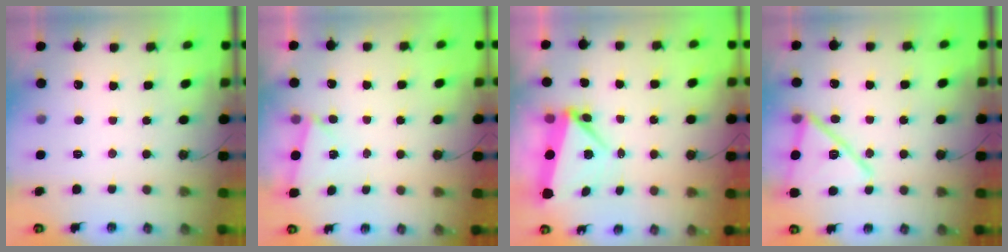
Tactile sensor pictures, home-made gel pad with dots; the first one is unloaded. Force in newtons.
{"total": 2.5, "press": 0.6, "slide": 2.4}
{"total": 5.7, "press": 5.7, "slide": 0.4}
{"total": 17.1, "press": 16.5, "slide": 4.5}